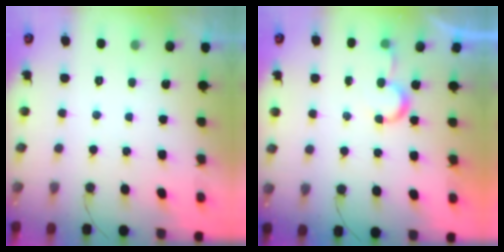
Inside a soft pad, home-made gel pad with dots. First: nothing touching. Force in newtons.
{"total": 5.0, "press": 5.0, "slide": 0.3}